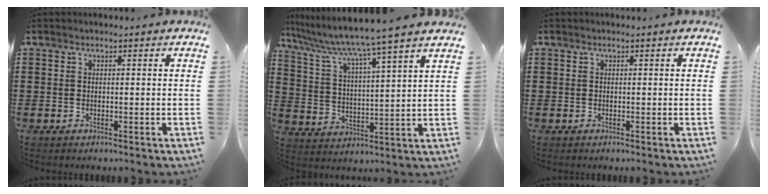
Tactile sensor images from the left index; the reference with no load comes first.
{"total": 6.8, "force": [6.0, -1.2, 3.1], "torque": [-0.088, -0.049, 0.092]}
{"total": 0.0}